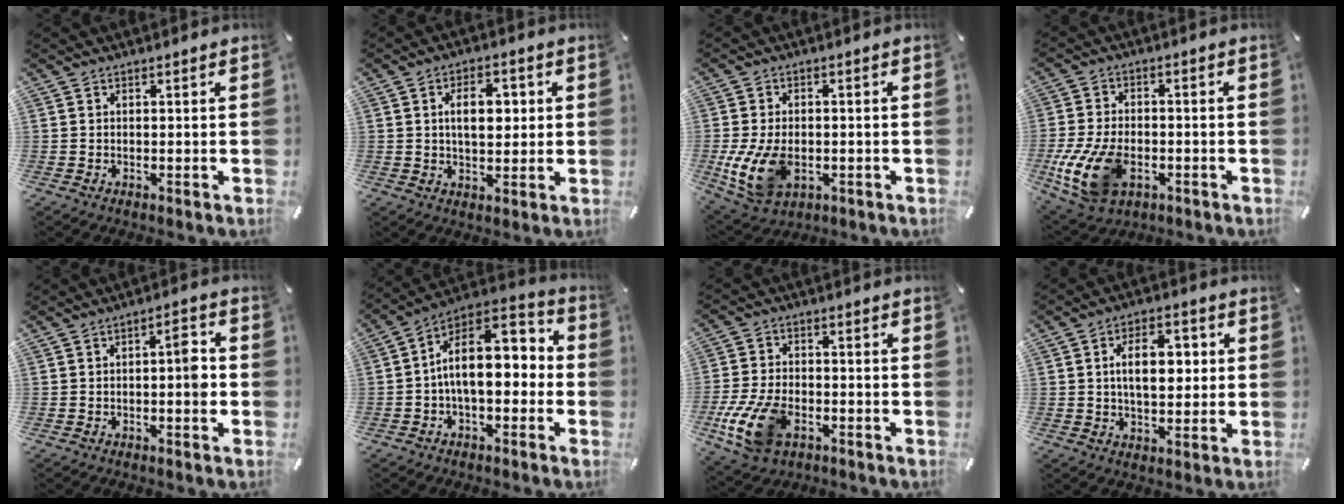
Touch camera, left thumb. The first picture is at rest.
{"total": 7.9, "force": [1.4, 4.8, 6.1], "torque": [-0.086, -0.001, 0.015]}
{"total": 11.4, "force": [-2.7, 7.5, 8.2], "torque": [-0.187, 0.000, -0.044]}
{"total": 14.0, "force": [-4.4, 8.7, 10.0], "torque": [-0.223, 0.003, -0.077]}
{"total": 5.3, "force": [-1.0, 2.0, 4.8], "torque": [-0.061, 0.007, -0.024]}
{"total": 13.3, "force": [0.1, 8.6, 10.1], "torque": [-0.159, -0.004, 0.006]}
{"total": 13.2, "force": [-5.3, 7.9, 9.2], "torque": [-0.197, 0.013, -0.093]}
{"total": 9.8, "force": [1.2, 6.0, 7.6], "torque": [-0.117, 0.000, 0.012]}